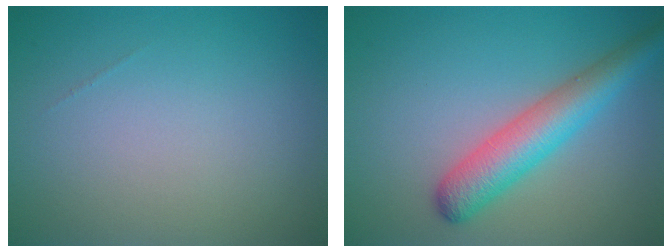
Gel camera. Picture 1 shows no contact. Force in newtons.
{"total": 5.1, "press": 5.1, "slide": 0.2}